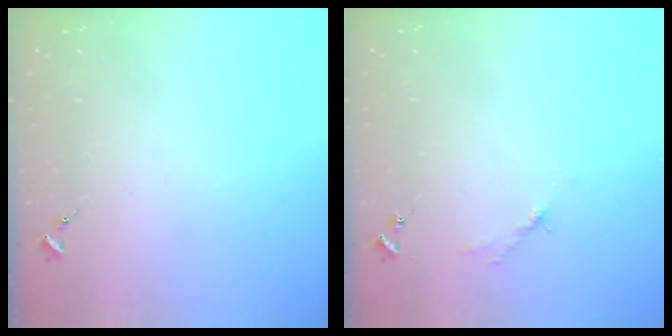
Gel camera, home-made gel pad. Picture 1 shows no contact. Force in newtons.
{"total": 2.7, "press": 2.7, "slide": 0.4}